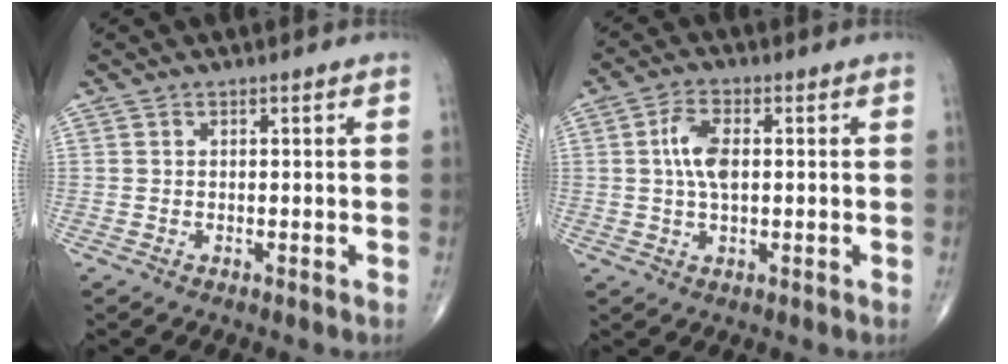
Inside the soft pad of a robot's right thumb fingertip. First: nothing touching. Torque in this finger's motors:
{"motor_torque": [0.90, 0.78, 0.76, -0.12, 0.04]}